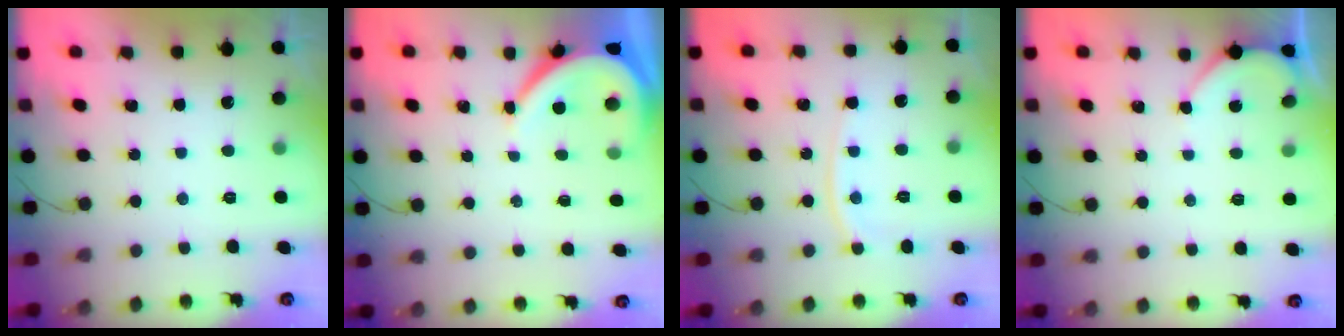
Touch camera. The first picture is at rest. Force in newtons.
{"total": 6.6, "press": 6.6, "slide": 0.4}
{"total": 7.1, "press": 7.0, "slide": 0.9}
{"total": 3.2, "press": 3.2, "slide": 0.3}